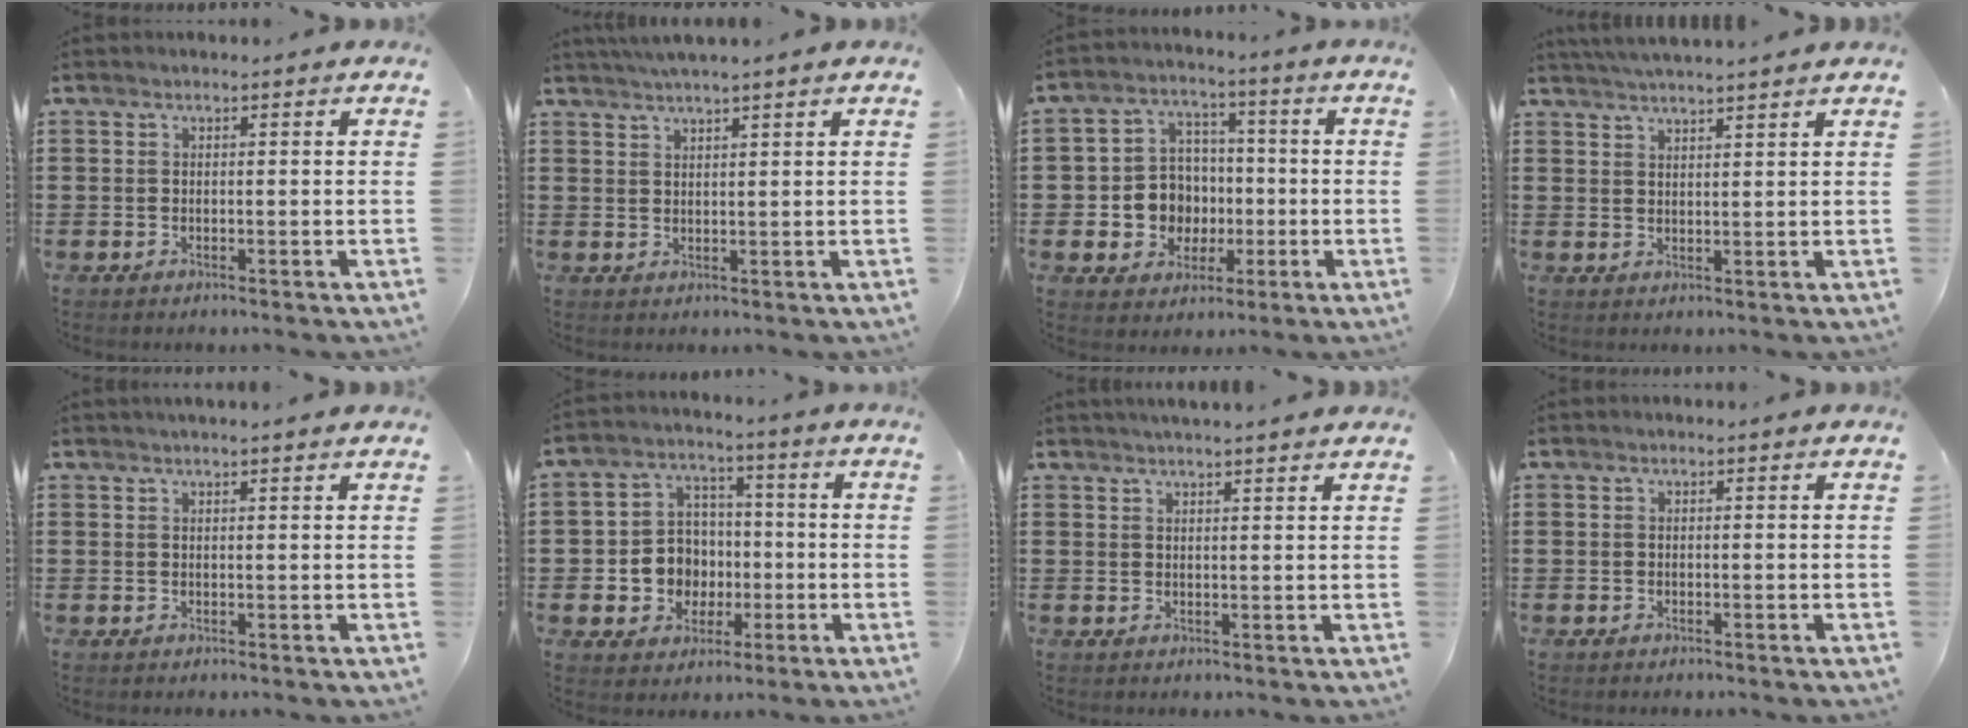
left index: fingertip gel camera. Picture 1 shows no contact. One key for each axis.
{"total": 1.9, "fx": 1.7, "fy": -0.7, "fz": 0.5, "tx": -0.012, "ty": 0.001, "tz": 0.033}
{"total": 7.9, "fx": -0.8, "fy": 7.5, "fz": 2.4, "tx": -0.076, "ty": 0.021, "tz": -0.007}
{"total": 2.6, "fx": 2.5, "fy": -0.9, "fz": 0.1, "tx": -0.007, "ty": -0.007, "tz": 0.046}
{"total": 1.2, "fx": 1.0, "fy": -0.1, "fz": 0.5, "tx": -0.010, "ty": -0.001, "tz": 0.020}
{"total": 7.5, "fx": -1.1, "fy": 7.1, "fz": 2.3, "tx": -0.072, "ty": 0.020, "tz": -0.015}
{"total": 2.0, "fx": 1.9, "fy": -0.3, "fz": 0.5, "tx": -0.014, "ty": -0.002, "tz": 0.037}
{"total": 0.0}